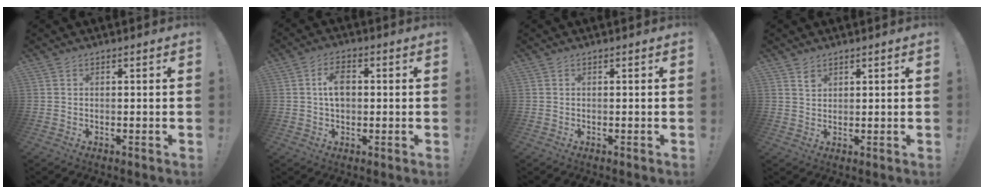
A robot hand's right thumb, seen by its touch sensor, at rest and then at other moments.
{"total": 6.5, "force": [0.5, 4.1, 5.0], "torque": [-0.077, 0.010, 0.009]}
{"total": 0.0}
{"total": 2.0, "force": [1.6, 1.1, 0.6], "torque": [-0.005, -0.010, 0.028]}